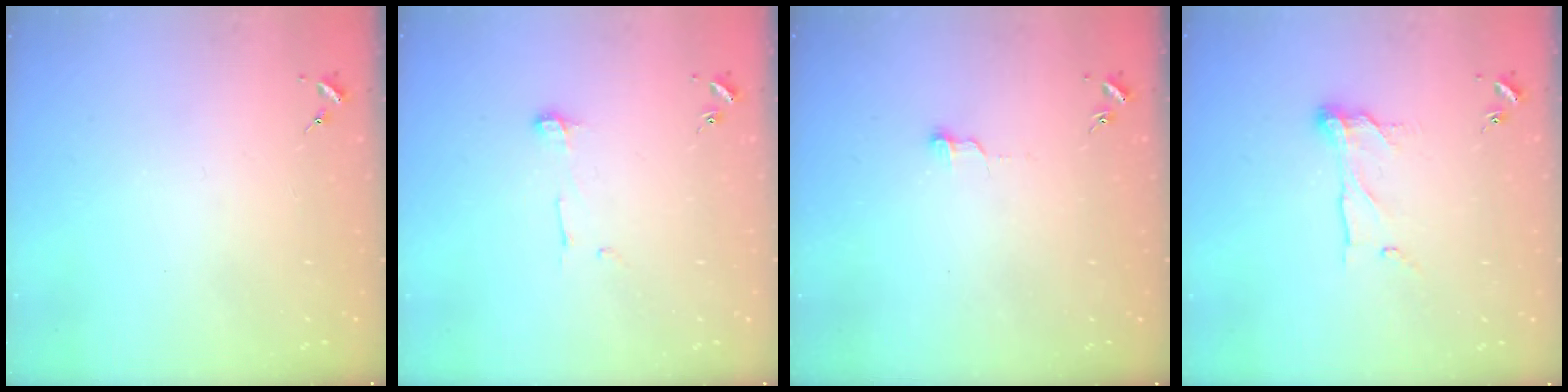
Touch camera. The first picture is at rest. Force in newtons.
{"total": 5.0, "press": 5.0, "slide": 0.3}
{"total": 4.0, "press": 4.0, "slide": 0.3}
{"total": 9.5, "press": 9.5, "slide": 0.4}